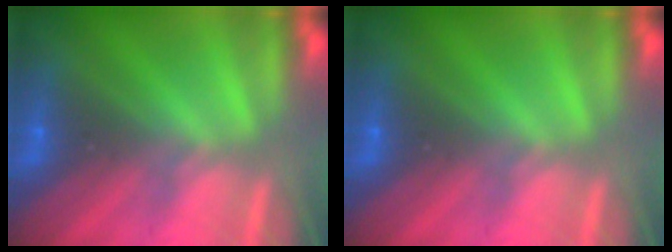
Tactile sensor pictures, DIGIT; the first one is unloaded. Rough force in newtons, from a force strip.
{"total": 0.0}